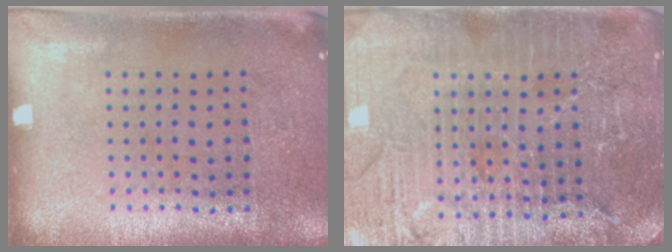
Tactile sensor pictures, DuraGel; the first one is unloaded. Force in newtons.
{"total": 4.4, "press": 4.1, "slide": 1.4}